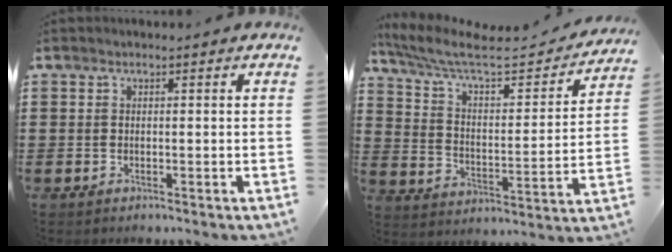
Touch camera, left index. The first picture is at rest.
{"total": 7.6, "force": [6.1, 1.4, 4.4], "torque": [-0.111, -0.037, 0.100]}